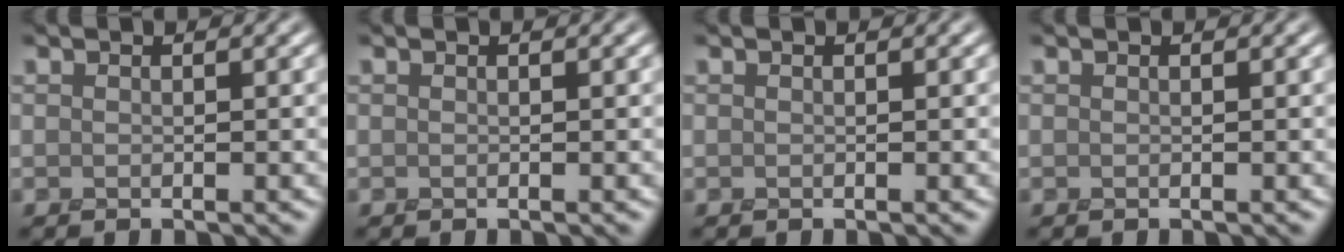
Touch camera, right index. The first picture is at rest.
{"total": 0.0}
{"total": 0.0}
{"total": 0.0}